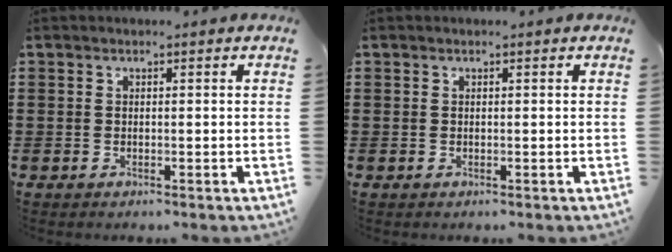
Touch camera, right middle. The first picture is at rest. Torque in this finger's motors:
{"motor_torque": [-0.03, 0.03, 0.05, -0.01]}